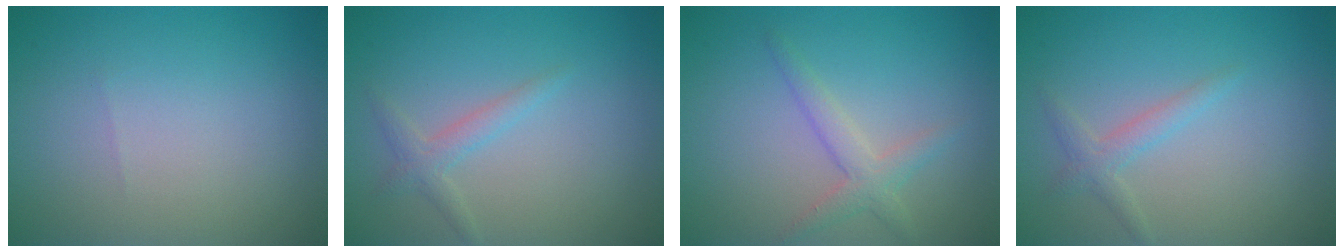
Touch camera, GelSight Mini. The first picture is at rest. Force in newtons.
{"total": 1.7, "press": 1.7, "slide": 0.0}
{"total": 2.3, "press": 2.3, "slide": 0.1}
{"total": 1.7, "press": 1.7, "slide": 0.0}